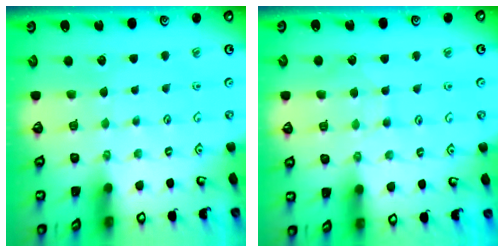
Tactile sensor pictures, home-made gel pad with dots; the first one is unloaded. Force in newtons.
{"total": 5.7, "press": 5.7, "slide": 0.6}